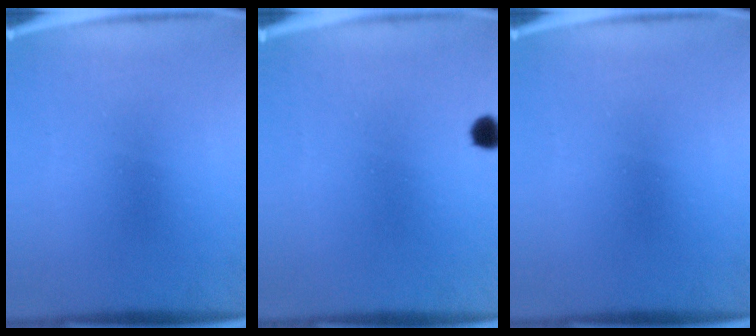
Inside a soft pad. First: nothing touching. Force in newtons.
{"total": 2.1}
{"total": 0.0}